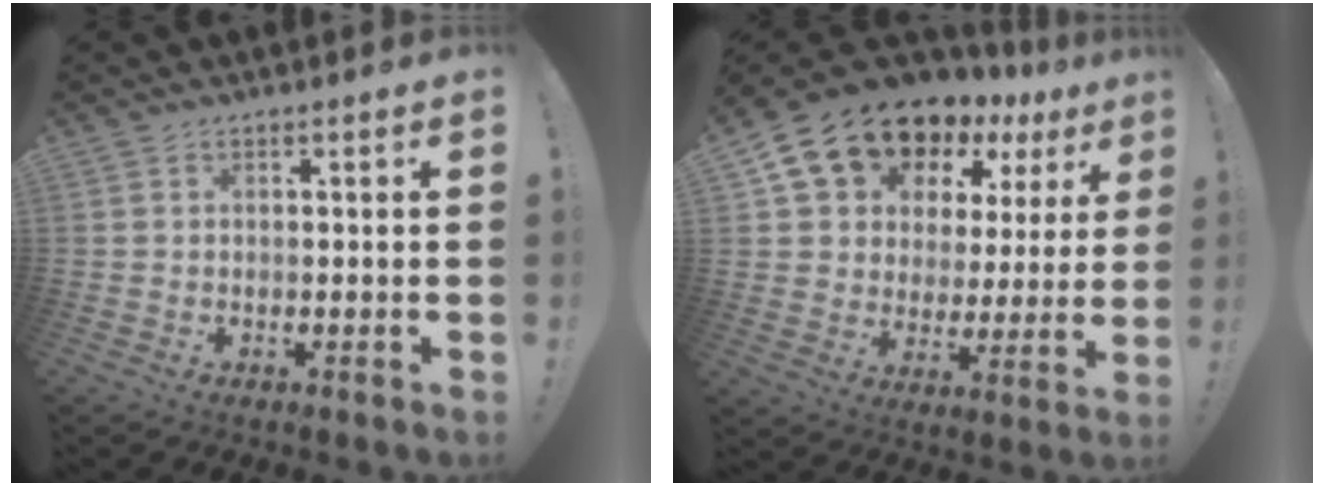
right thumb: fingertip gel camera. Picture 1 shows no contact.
{"total": 15.8, "force": [11.8, 8.8, 5.6], "torque": [-0.099, -0.090, 0.227]}